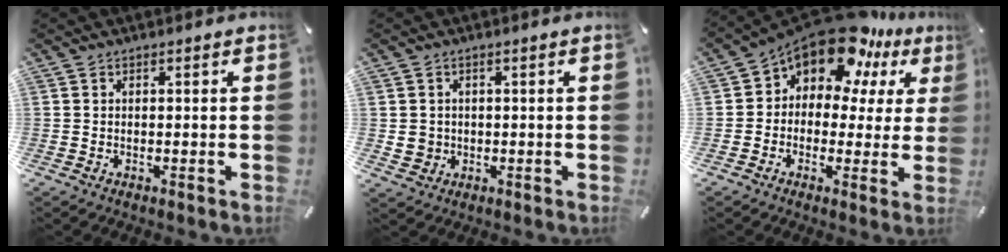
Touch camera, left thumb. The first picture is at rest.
{"total": 3.1, "force": [0.1, 3.1, 0.5], "torque": [-0.004, 0.001, 0.001]}
{"total": 13.9, "force": [10.5, 6.5, 6.3], "torque": [-0.124, -0.086, 0.186]}